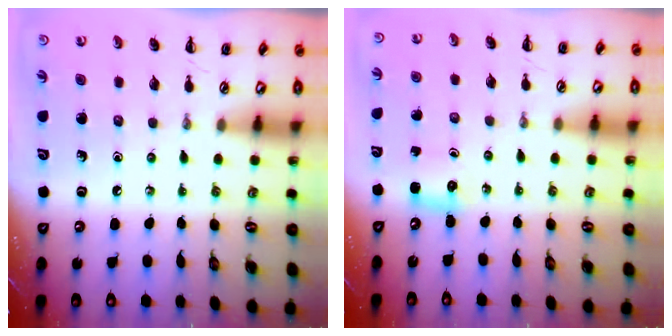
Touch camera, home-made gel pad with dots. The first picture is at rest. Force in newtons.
{"total": 2.6, "press": 2.5, "slide": 0.7}